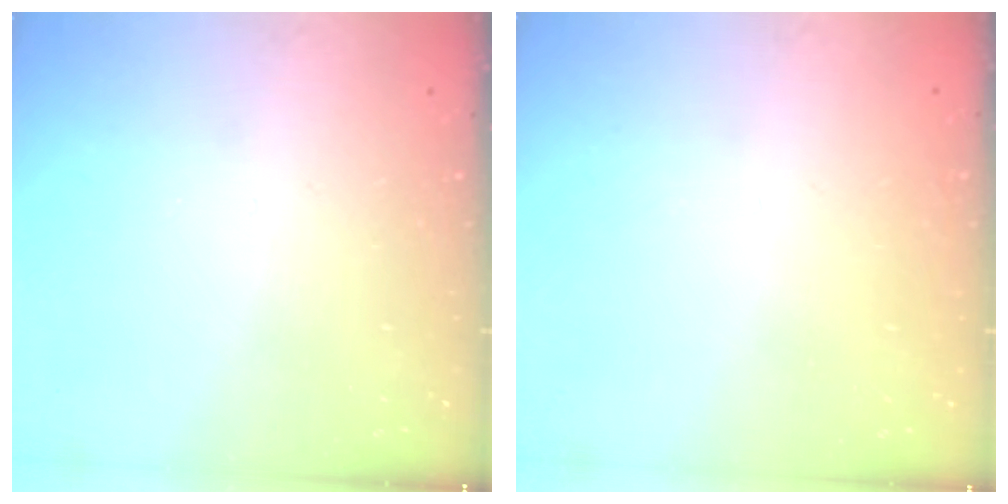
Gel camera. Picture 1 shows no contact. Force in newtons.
{"total": 1.6, "press": 1.6, "slide": 0.1}